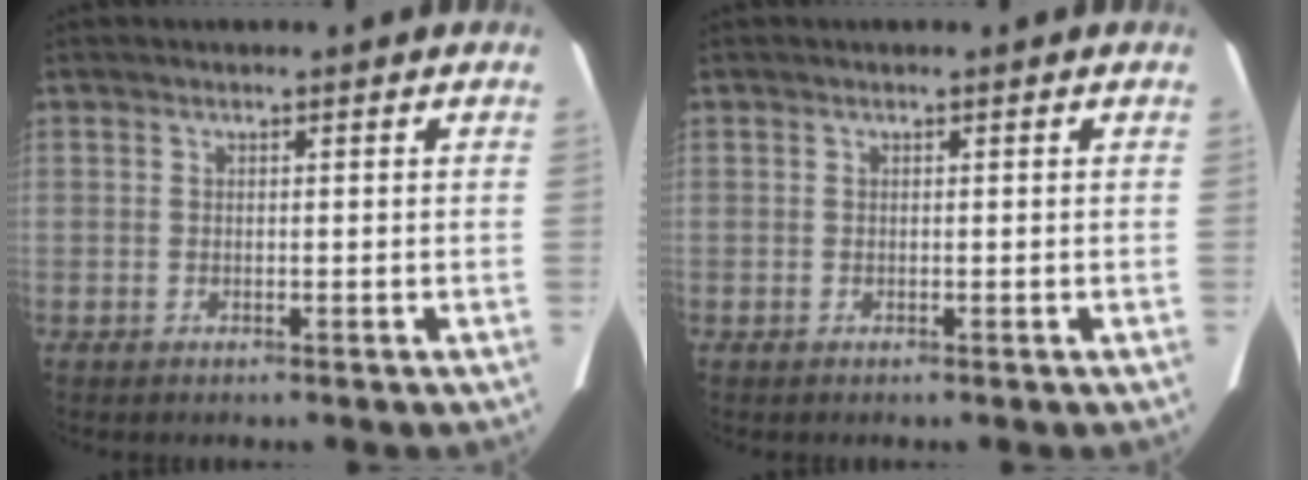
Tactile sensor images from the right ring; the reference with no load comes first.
{"total": 0.0}